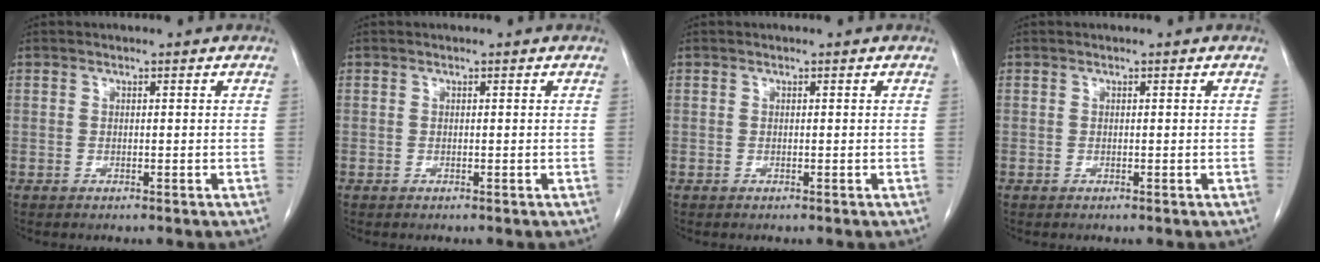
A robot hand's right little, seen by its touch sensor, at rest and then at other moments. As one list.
[{"total": 0.0}, {"total": 0.0}, {"total": 0.0}]